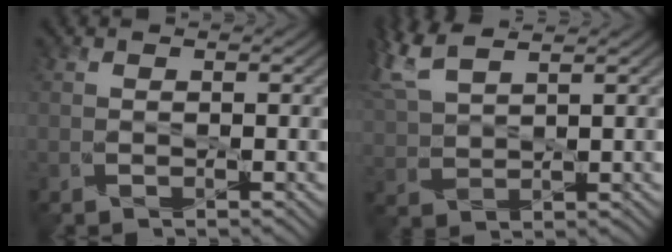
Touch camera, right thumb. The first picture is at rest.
{"total": 6.8, "force": [5.1, 1.6, 4.2], "torque": [-0.127, 0.024, 0.108]}